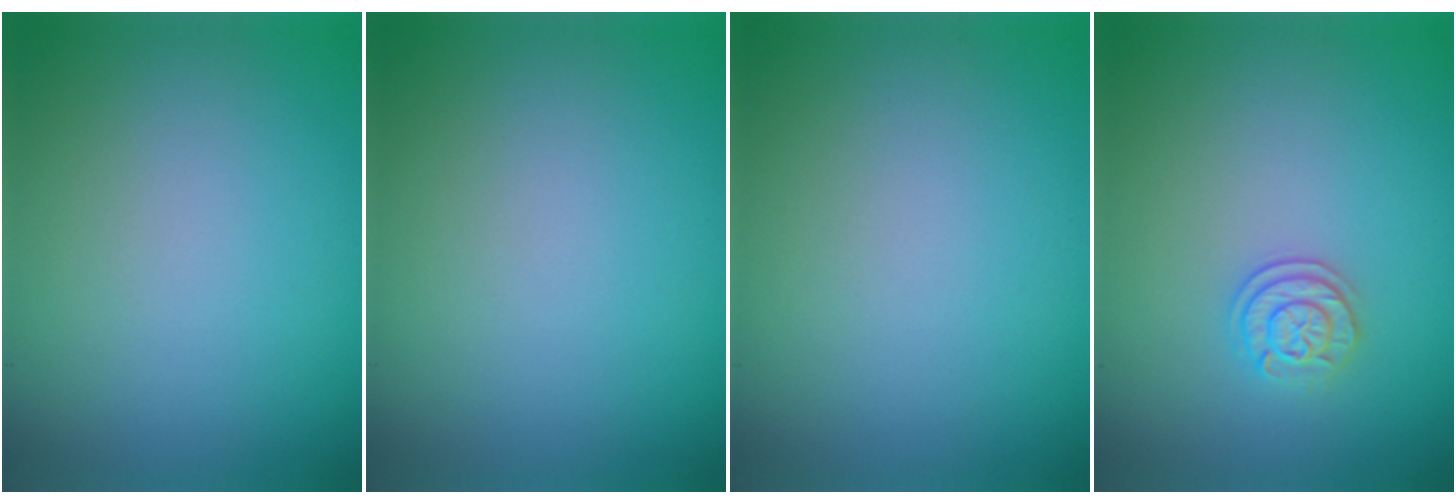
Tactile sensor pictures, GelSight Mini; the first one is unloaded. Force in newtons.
{"total": 0.0}
{"total": 0.0}
{"total": 1.9, "press": 1.8, "slide": 0.5}